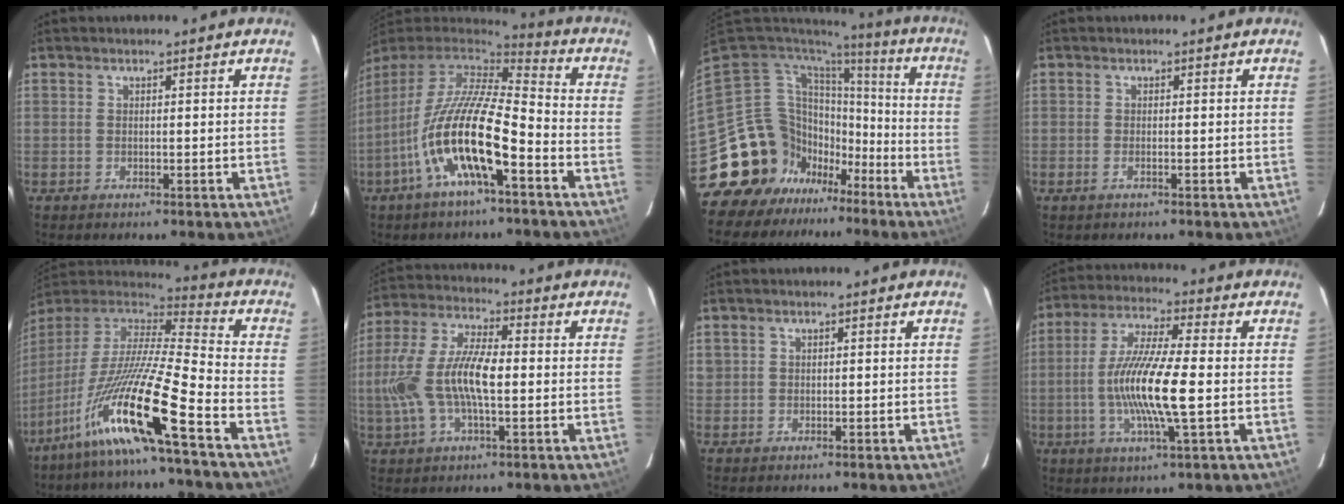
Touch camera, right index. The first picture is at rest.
{"total": 17.9, "force": [-7.5, 4.5, 15.6], "torque": [-0.290, -0.028, -0.147]}
{"total": 17.2, "force": [-10.7, 13.3, 2.3], "torque": [-0.077, 0.048, -0.177]}
{"total": 0.9, "force": [-0.6, 0.4, 0.6], "torque": [-0.013, -0.003, -0.010]}
{"total": 19.5, "force": [-11.4, 0.2, 15.8], "torque": [-0.275, -0.042, -0.213]}
{"total": 14.5, "force": [-1.4, 5.6, 13.3], "torque": [-0.280, 0.008, -0.027]}
{"total": 0.9, "force": [0.2, 0.8, -0.2], "torque": [0.009, 0.001, 0.003]}
{"total": 13.8, "force": [-1.9, 1.6, 13.6], "torque": [-0.262, -0.007, -0.039]}